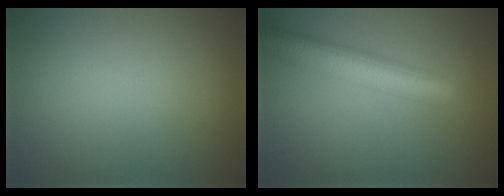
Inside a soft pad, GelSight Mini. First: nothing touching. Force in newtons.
{"total": 6.2, "press": 6.2, "slide": 0.3}